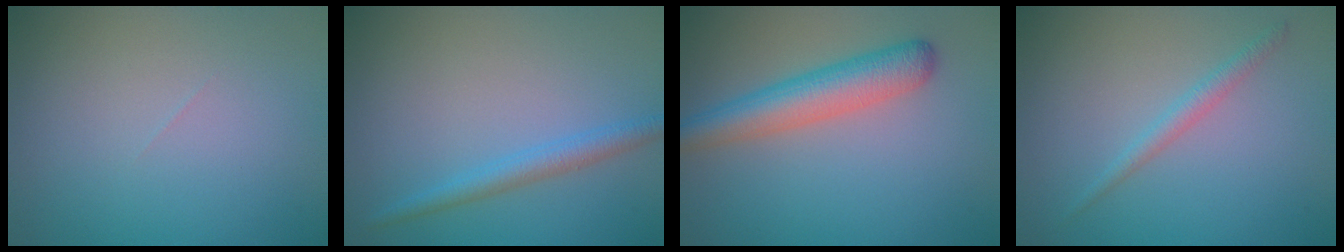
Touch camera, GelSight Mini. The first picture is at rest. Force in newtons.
{"total": 2.1, "press": 2.1, "slide": 0.1}
{"total": 4.6, "press": 4.6, "slide": 0.2}
{"total": 1.4, "press": 1.4, "slide": 0.1}